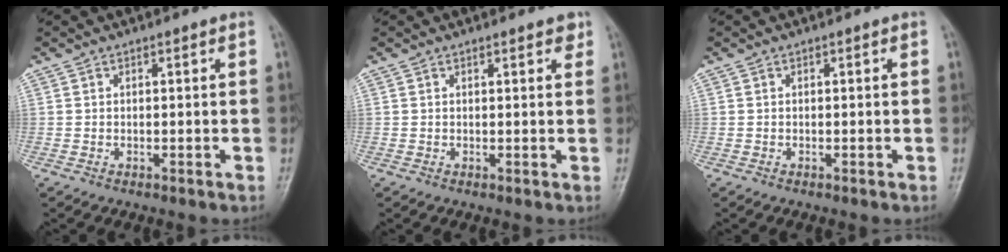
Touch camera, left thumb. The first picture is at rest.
{"total": 1.8, "force": [1.4, 0.6, 1.0], "torque": [-0.006, -0.004, 0.015]}
{"total": 0.0}